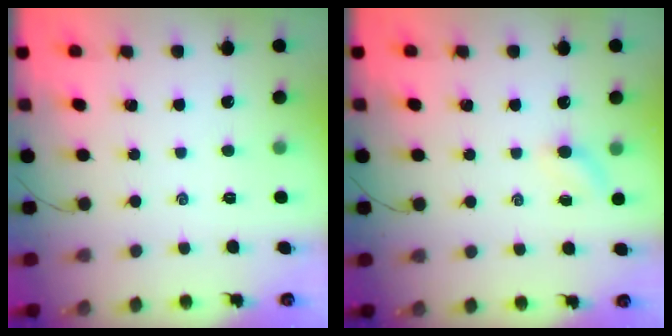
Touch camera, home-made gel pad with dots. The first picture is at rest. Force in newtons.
{"total": 4.1, "press": 3.9, "slide": 1.3}